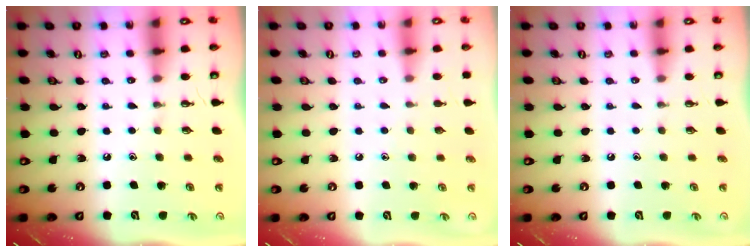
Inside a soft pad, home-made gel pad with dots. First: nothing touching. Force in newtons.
{"total": 3.0, "press": 2.9, "slide": 0.3}
{"total": 0.0}